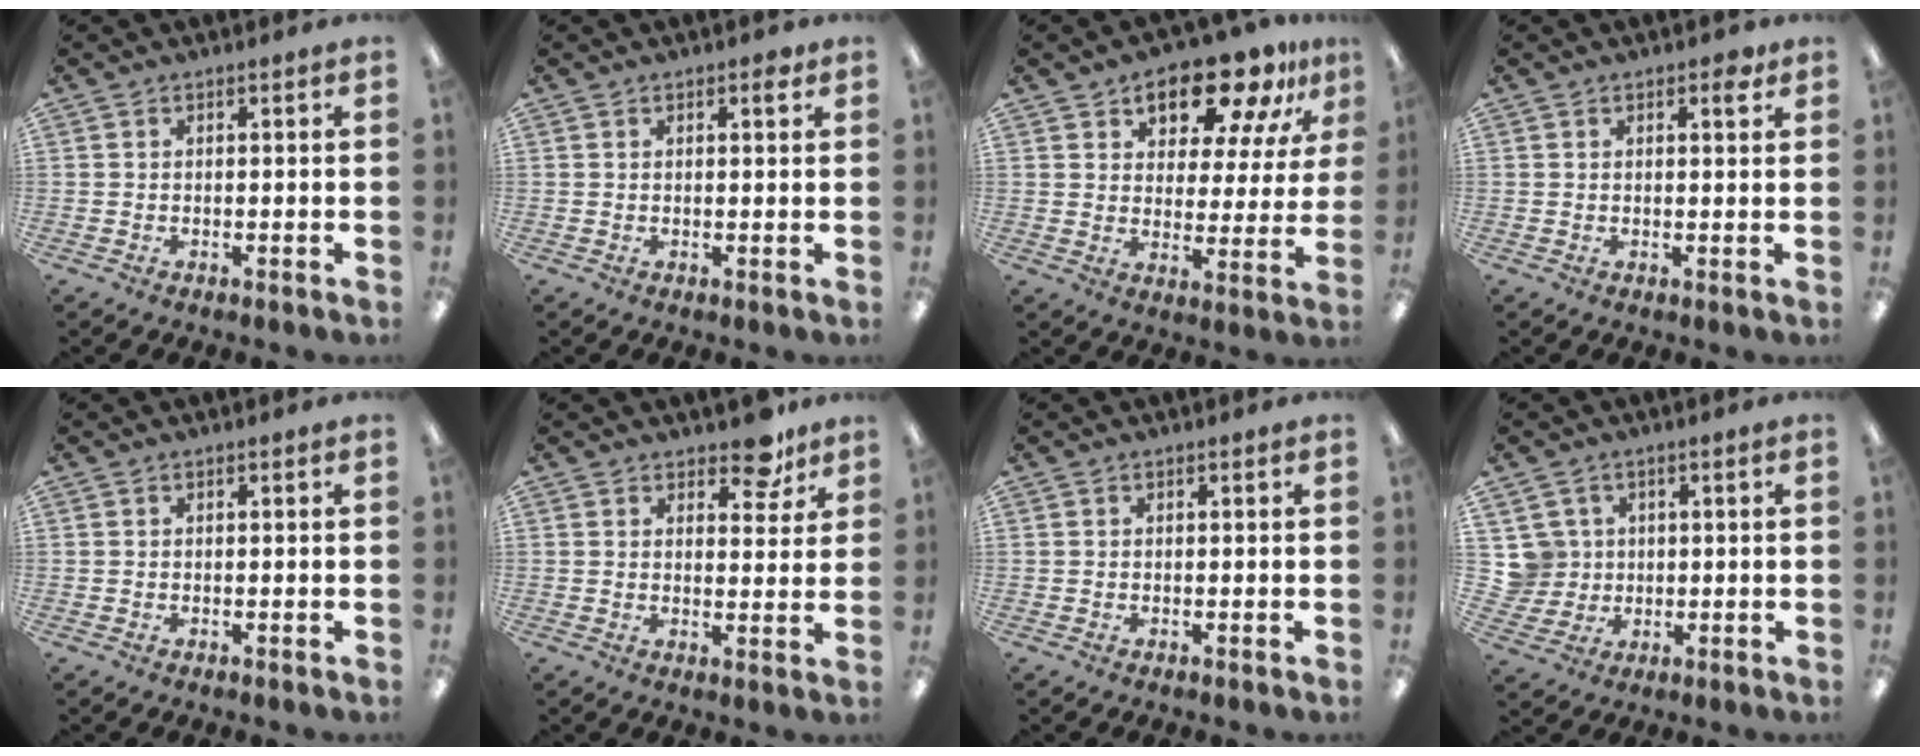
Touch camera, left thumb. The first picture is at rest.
{"total": 1.5, "force": [1.0, 0.6, 1.0], "torque": [-0.005, -0.005, 0.013]}
{"total": 14.8, "force": [11.7, 6.0, 6.8], "torque": [-0.108, -0.076, 0.203]}
{"total": 2.3, "force": [1.4, 1.0, 1.5], "torque": [-0.009, -0.006, 0.018]}
{"total": 0.0}
{"total": 8.1, "force": [5.9, 3.7, 4.0], "torque": [-0.036, -0.033, 0.100]}
{"total": 0.0}
{"total": 6.3, "force": [1.8, 6.0, 0.2], "torque": [-0.022, 0.003, 0.038]}